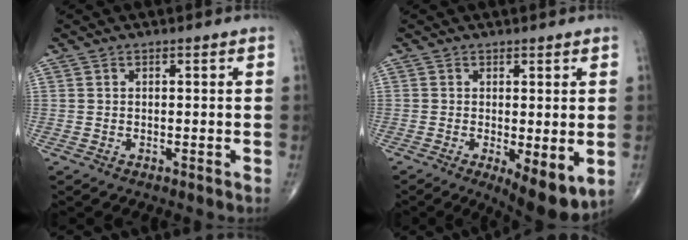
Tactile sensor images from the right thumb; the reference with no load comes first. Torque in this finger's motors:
{"motor_torque": [-0.10, 0.42, 0.08, -0.17, 0.04]}